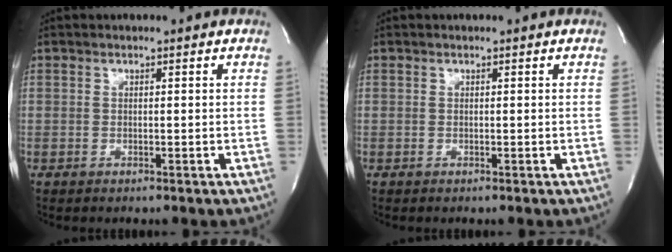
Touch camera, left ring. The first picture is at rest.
{"total": 0.0}